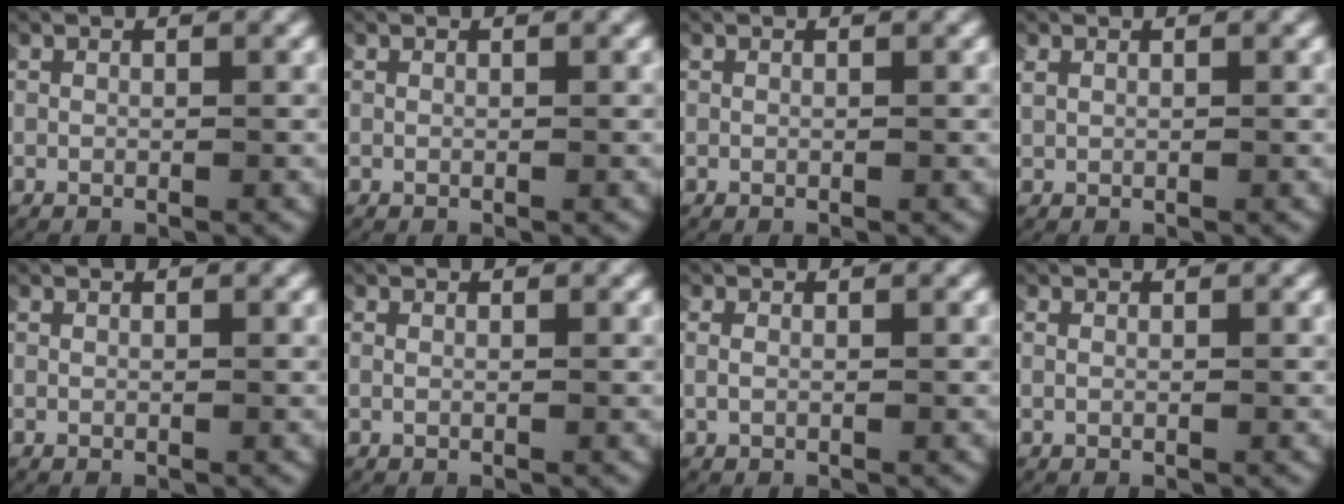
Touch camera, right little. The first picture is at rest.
{"total": 0.0}
{"total": 0.0}
{"total": 0.8, "force": [0.4, 0.5, 0.4], "torque": [-0.012, 0.004, 0.009]}
{"total": 0.0}
{"total": 0.0}
{"total": 0.7, "force": [0.0, 0.5, 0.5], "torque": [-0.015, 0.003, -0.002]}
{"total": 0.0}